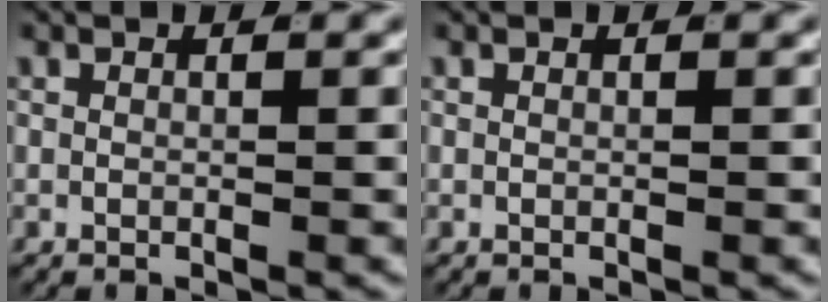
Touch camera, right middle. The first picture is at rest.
{"total": 0.0}